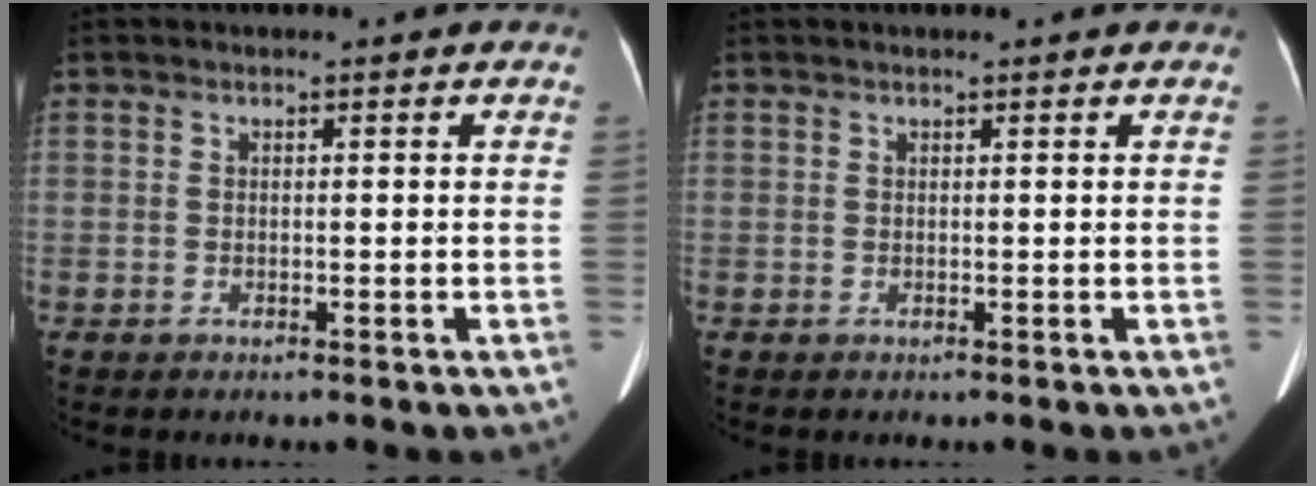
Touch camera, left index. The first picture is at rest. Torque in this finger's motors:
{"motor_torque": [0.18, 0.16, 0.00, 0.01]}